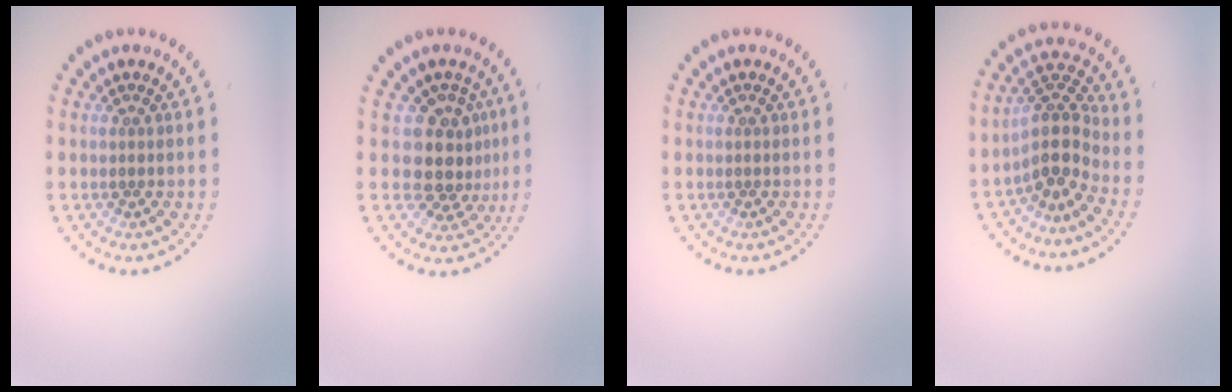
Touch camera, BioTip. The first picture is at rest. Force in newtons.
{"total": 3.9, "press": 3.1, "slide": 2.3}
{"total": 0.0}
{"total": 3.8, "press": 2.8, "slide": 2.6}